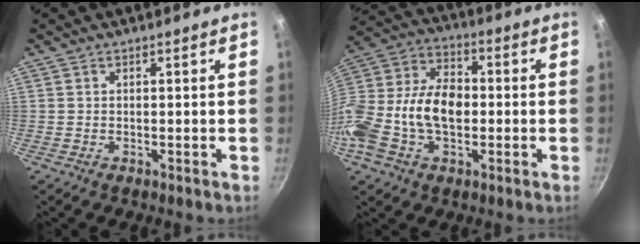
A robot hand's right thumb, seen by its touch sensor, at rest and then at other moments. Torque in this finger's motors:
{"motor_torque": [-0.02, 0.86, 0.75, -0.71, 0.21]}